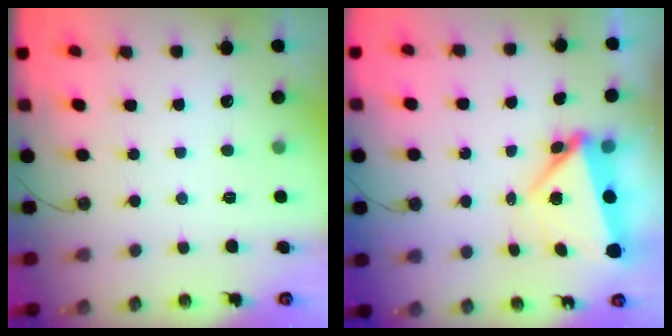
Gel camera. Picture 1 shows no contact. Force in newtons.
{"total": 5.1, "press": 4.8, "slide": 1.6}